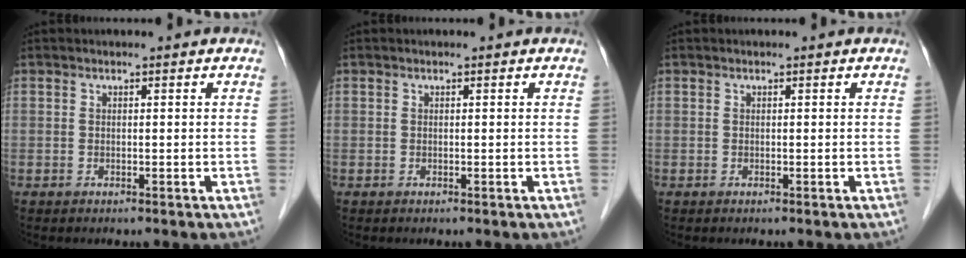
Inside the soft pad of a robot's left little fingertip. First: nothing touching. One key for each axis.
{"total": 0.0}
{"total": 0.0}